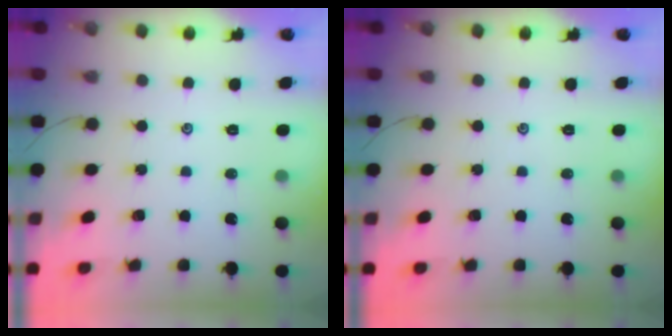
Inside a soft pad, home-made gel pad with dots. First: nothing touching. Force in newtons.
{"total": 0.0}